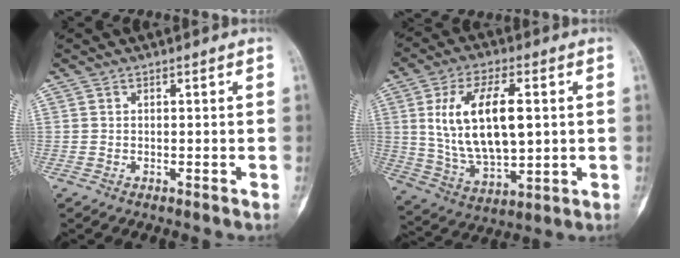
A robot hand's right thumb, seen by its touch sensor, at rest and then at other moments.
{"total": 17.5, "force": [2.8, 8.7, 14.9], "torque": [-0.256, -0.006, 0.061]}